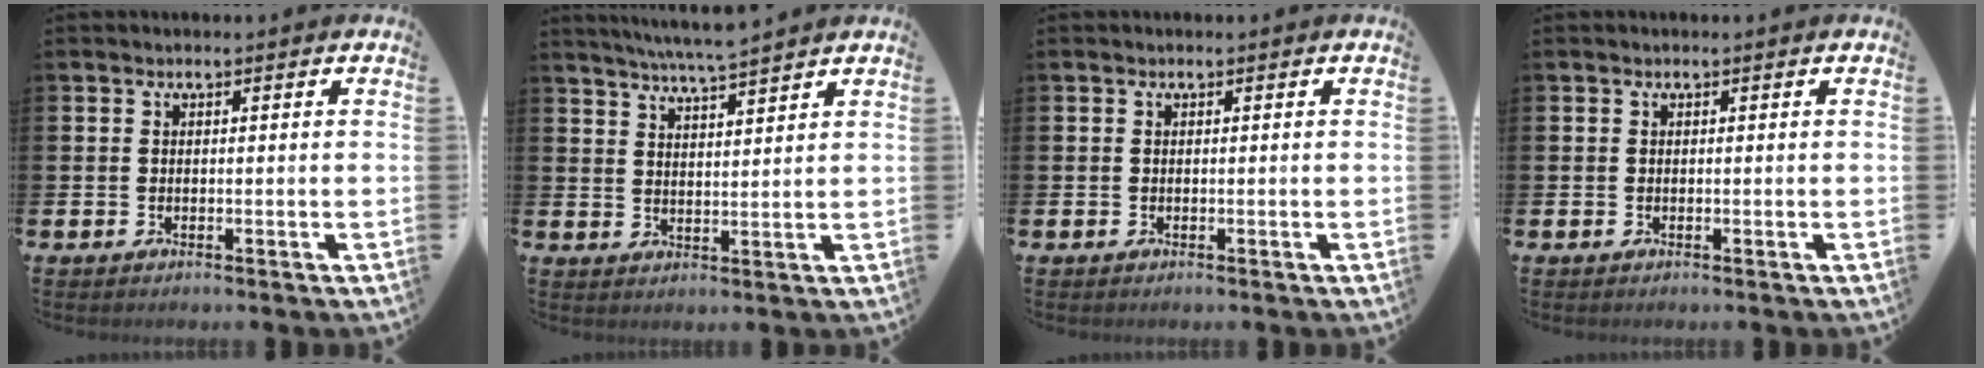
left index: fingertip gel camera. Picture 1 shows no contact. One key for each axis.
{"total": 5.5, "fx": 5.3, "fy": -0.5, "fz": 1.2, "tx": -0.034, "ty": -0.028, "tz": 0.093}
{"total": 0.0}
{"total": 0.0}